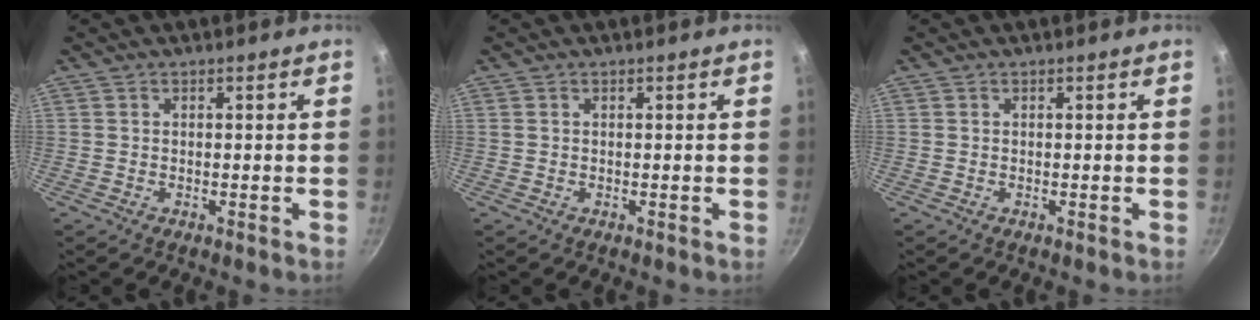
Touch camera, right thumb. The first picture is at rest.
{"total": 0.0}
{"total": 0.0}